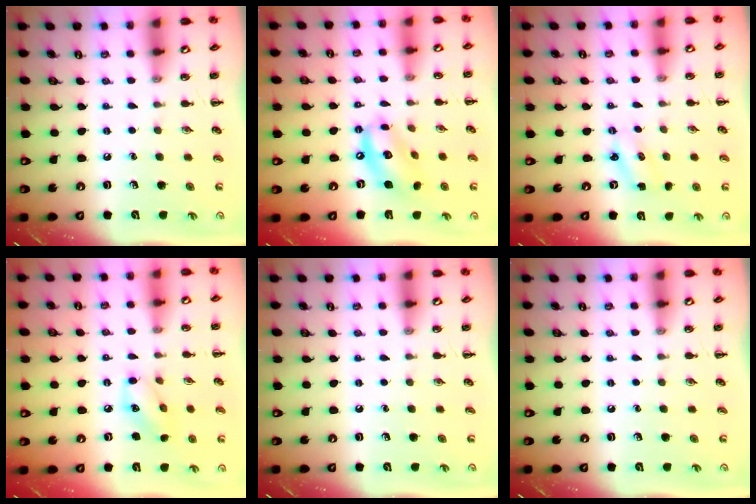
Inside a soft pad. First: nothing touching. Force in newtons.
{"total": 12.5, "press": 12.3, "slide": 2.2}
{"total": 2.3, "press": 2.2, "slide": 0.7}
{"total": 7.9, "press": 7.9, "slide": 0.4}
{"total": 0.0}
{"total": 0.0}